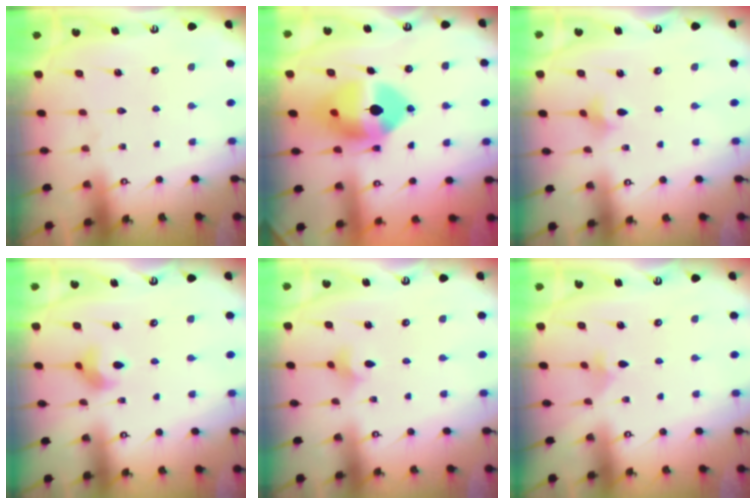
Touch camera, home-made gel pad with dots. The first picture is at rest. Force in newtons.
{"total": 14.2, "press": 14.0, "slide": 2.0}
{"total": 2.8, "press": 2.8, "slide": 0.6}
{"total": 5.4, "press": 5.3, "slide": 0.6}
{"total": 3.3, "press": 3.2, "slide": 0.8}
{"total": 2.6, "press": 2.6, "slide": 0.6}